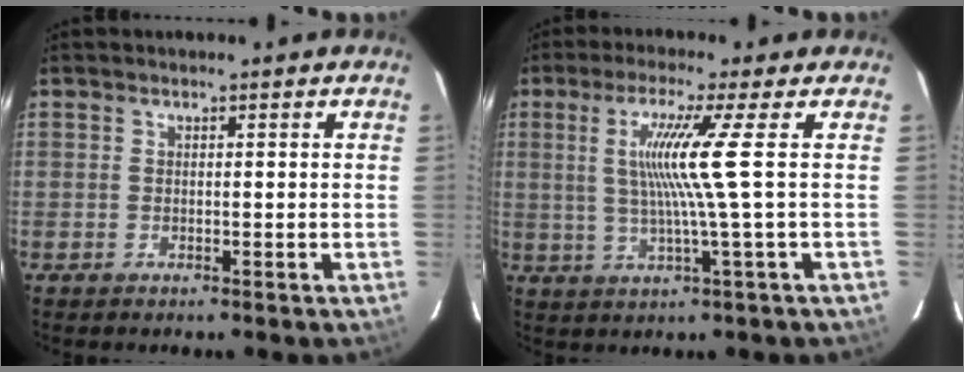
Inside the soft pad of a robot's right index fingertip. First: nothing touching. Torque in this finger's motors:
{"motor_torque": [1.20, 0.11, 0.59, 0.16]}